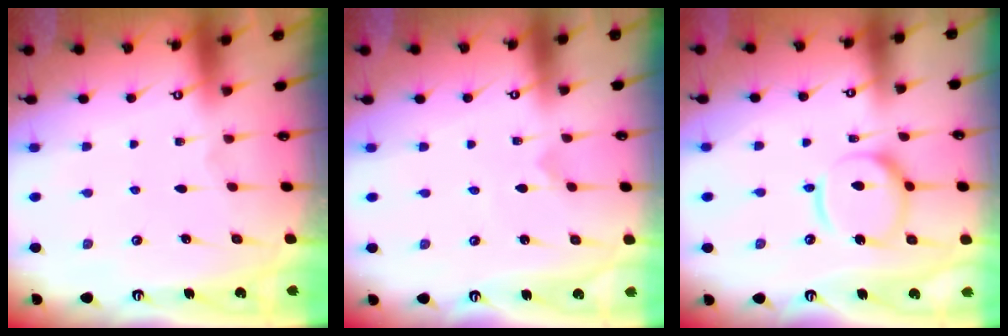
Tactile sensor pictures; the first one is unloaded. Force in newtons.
{"total": 0.0}
{"total": 14.8, "press": 14.7, "slide": 1.5}